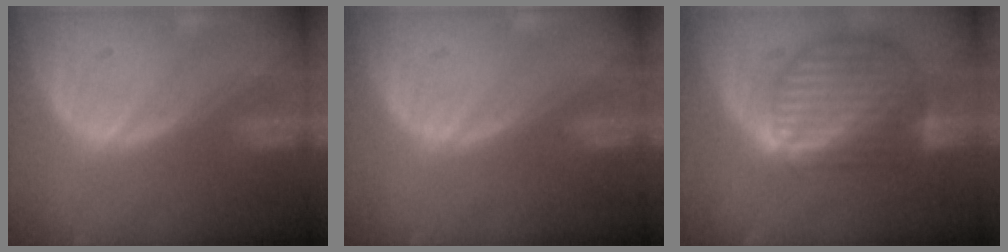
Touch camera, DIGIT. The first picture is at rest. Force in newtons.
{"total": 0.0}
{"total": 10.4, "press": 8.9, "slide": 5.4}